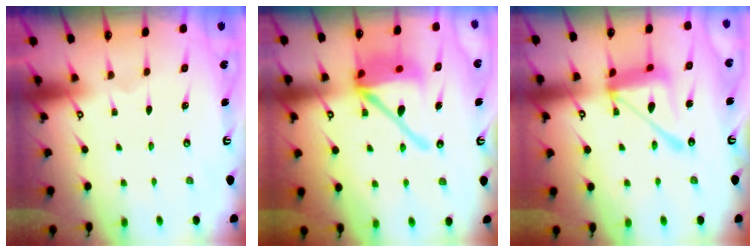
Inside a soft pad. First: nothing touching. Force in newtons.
{"total": 14.4, "press": 14.2, "slide": 1.9}
{"total": 15.5, "press": 15.4, "slide": 1.4}